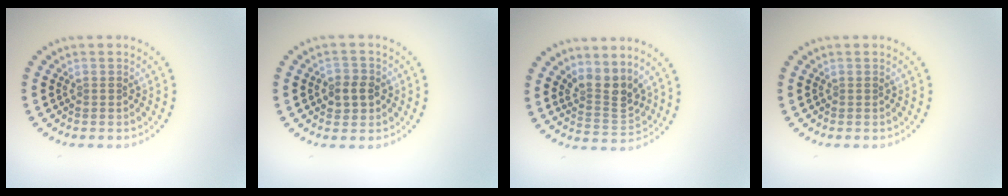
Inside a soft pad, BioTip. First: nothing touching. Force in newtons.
{"total": 2.4, "press": 2.3, "slide": 0.7}
{"total": 3.3, "press": 2.7, "slide": 1.9}
{"total": 0.0}